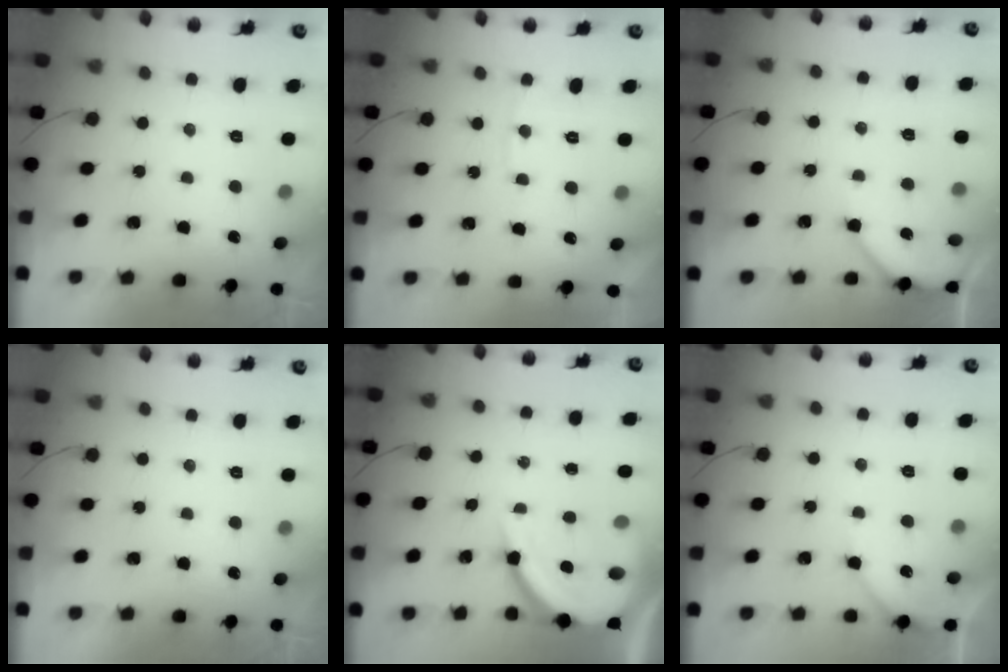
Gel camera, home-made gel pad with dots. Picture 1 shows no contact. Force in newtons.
{"total": 5.1, "press": 5.1, "slide": 0.5}
{"total": 4.9, "press": 4.8, "slide": 0.5}
{"total": 0.0}
{"total": 14.0, "press": 13.9, "slide": 1.3}
{"total": 5.1, "press": 5.1, "slide": 0.6}